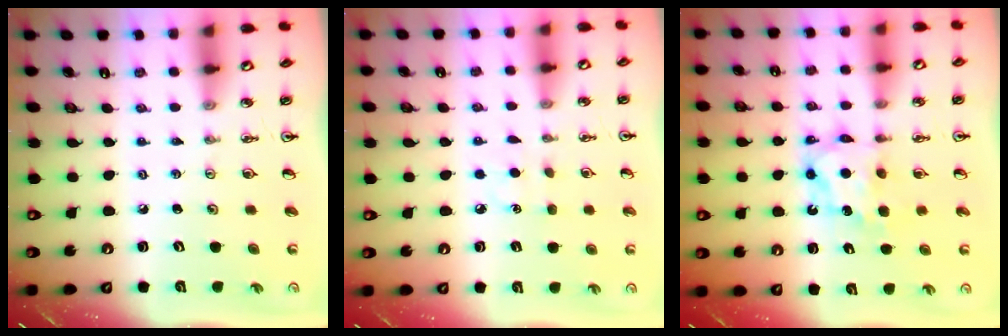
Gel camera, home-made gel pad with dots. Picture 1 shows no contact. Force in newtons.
{"total": 4.5, "press": 4.4, "slide": 0.6}
{"total": 7.1, "press": 7.1, "slide": 0.6}